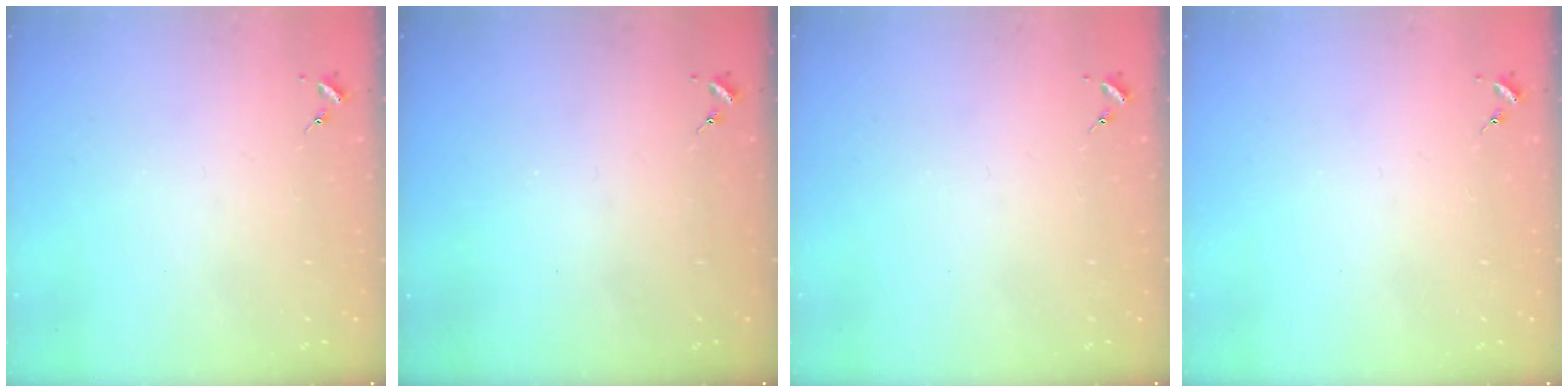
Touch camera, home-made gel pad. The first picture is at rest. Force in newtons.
{"total": 0.0}
{"total": 0.0}
{"total": 0.0}